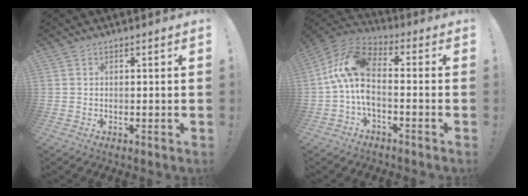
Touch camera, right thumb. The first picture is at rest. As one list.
[{"total": 13.2, "force": [-1.3, 7.2, 11.0], "torque": [-0.220, 0.019, -0.015]}]